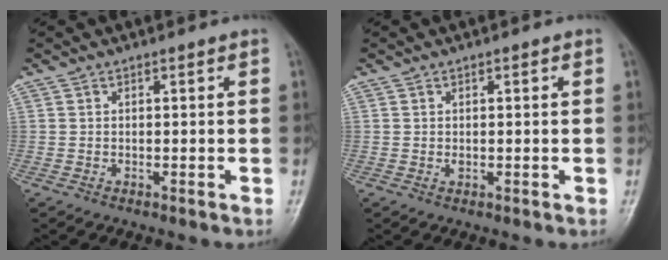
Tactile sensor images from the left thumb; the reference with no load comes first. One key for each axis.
{"total": 1.1, "fx": 0.1, "fy": 0.6, "fz": 0.9, "tx": -0.011, "ty": 0.002, "tz": 0.005}